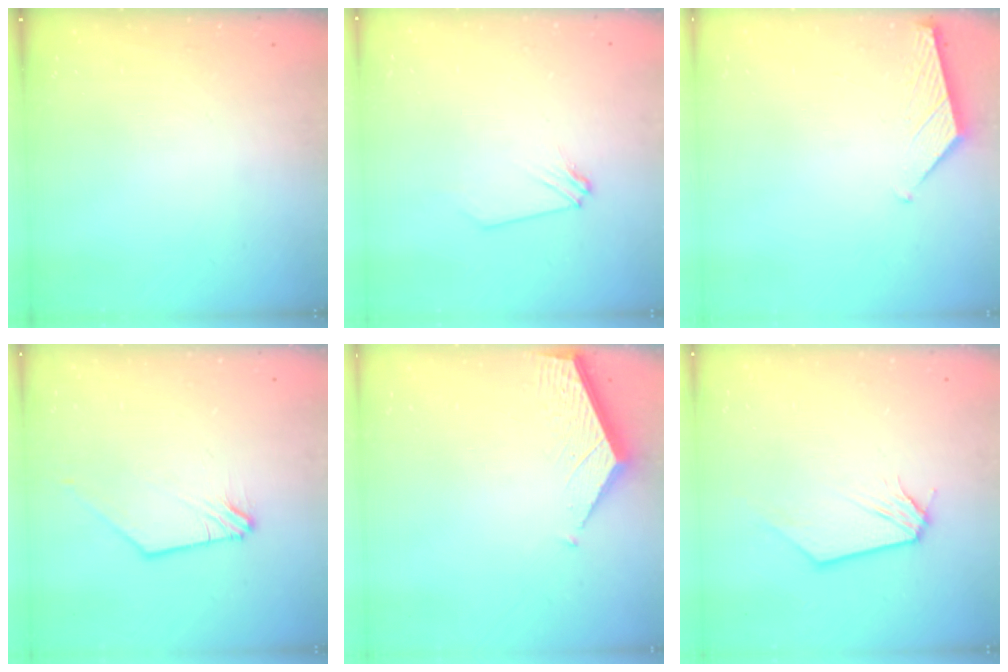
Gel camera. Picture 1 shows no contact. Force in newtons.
{"total": 2.4, "press": 2.4, "slide": 0.4}
{"total": 1.3, "press": 1.3, "slide": 0.2}
{"total": 1.2, "press": 1.2, "slide": 0.3}
{"total": 3.2, "press": 3.2, "slide": 0.4}
{"total": 0.0}